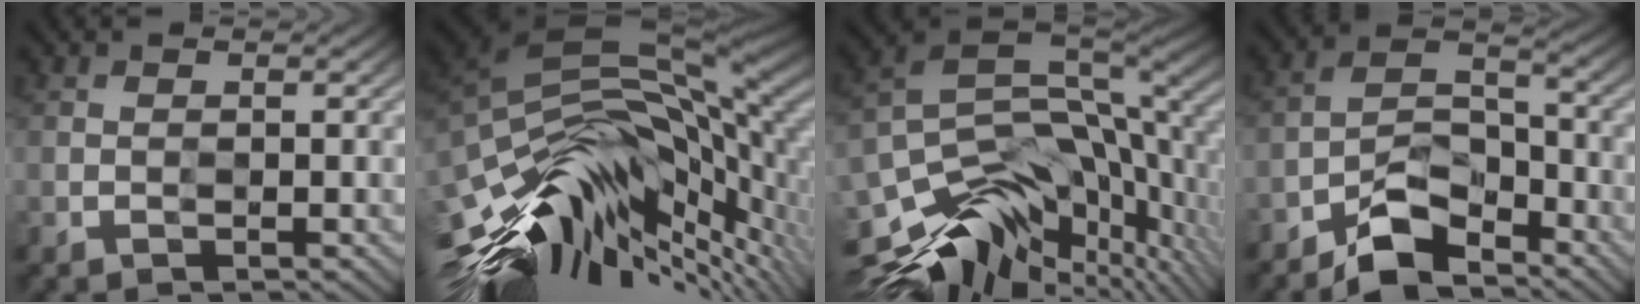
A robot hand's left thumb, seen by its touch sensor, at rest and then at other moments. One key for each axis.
{"total": 14.9, "fx": -3.3, "fy": 7.2, "fz": 12.6, "tx": -0.262, "ty": -0.008, "tz": -0.053}
{"total": 13.8, "fx": -5.2, "fy": 8.4, "fz": 9.7, "tx": -0.206, "ty": -0.030, "tz": -0.076}
{"total": 6.8, "fx": -5.6, "fy": 2.6, "fz": 2.9, "tx": -0.042, "ty": 0.013, "tz": -0.119}